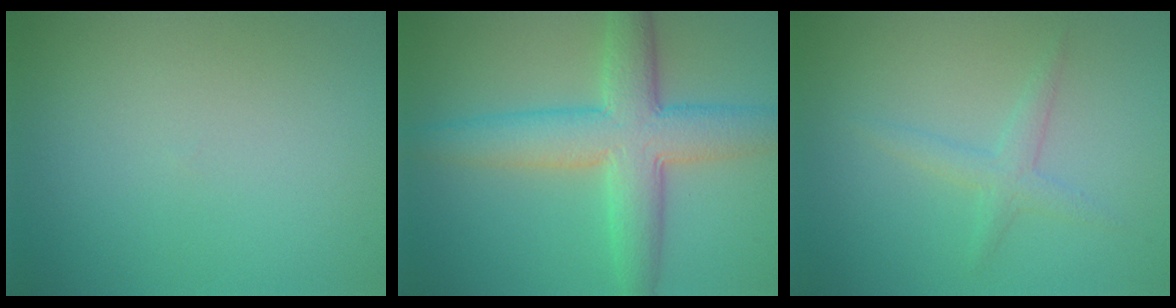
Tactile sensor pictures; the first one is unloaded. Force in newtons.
{"total": 7.5, "press": 7.5, "slide": 0.1}
{"total": 1.8, "press": 1.8, "slide": 0.1}